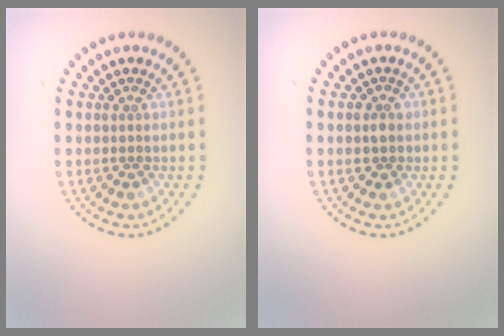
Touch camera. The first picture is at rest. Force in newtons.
{"total": 1.5, "press": 1.4, "slide": 0.5}